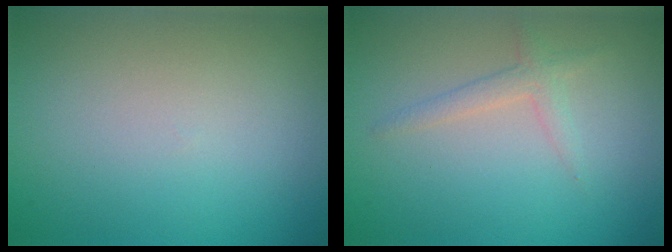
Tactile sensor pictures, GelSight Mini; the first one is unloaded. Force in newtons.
{"total": 1.6, "press": 1.6, "slide": 0.1}